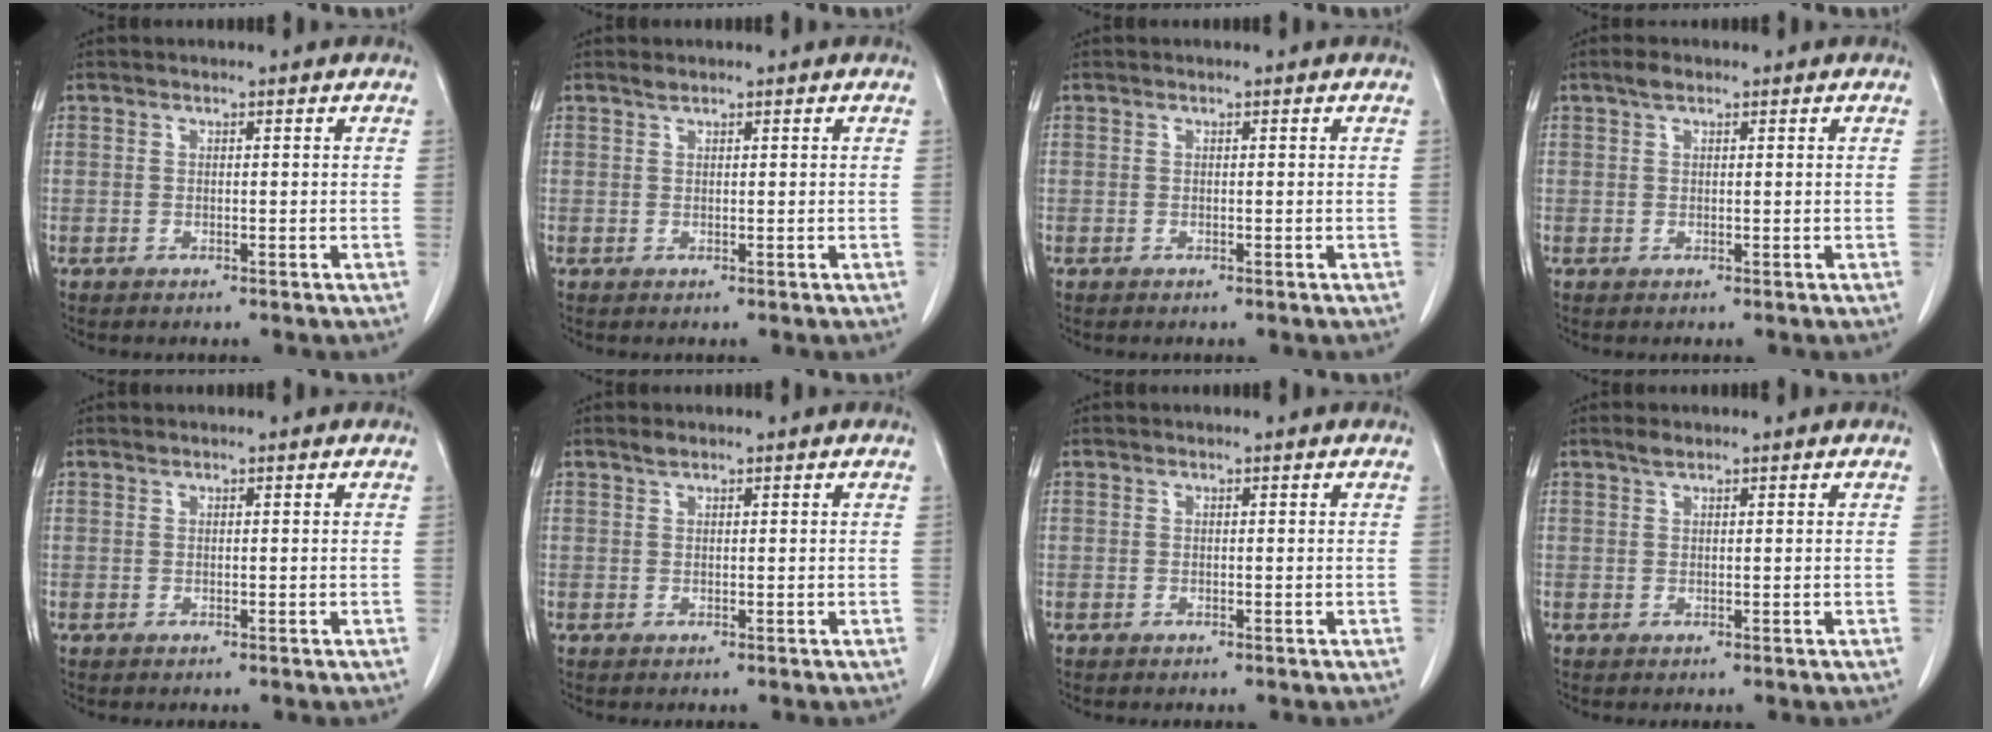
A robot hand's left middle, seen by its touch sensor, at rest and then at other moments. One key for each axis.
{"total": 0.6, "fx": 0.6, "fy": 0.1, "fz": 0.2, "tx": -0.010, "ty": 0.001, "tz": 0.014}
{"total": 0.0}
{"total": 1.5, "fx": 1.0, "fy": 0.6, "fz": 0.9, "tx": -0.021, "ty": 0.009, "tz": 0.019}
{"total": 0.0}
{"total": 0.8, "fx": 0.7, "fy": 0.2, "fz": 0.4, "tx": -0.014, "ty": 0.002, "tz": 0.015}
{"total": 0.0}
{"total": 1.1, "fx": 0.9, "fy": 0.2, "fz": 0.6, "tx": -0.017, "ty": 0.003, "tz": 0.020}